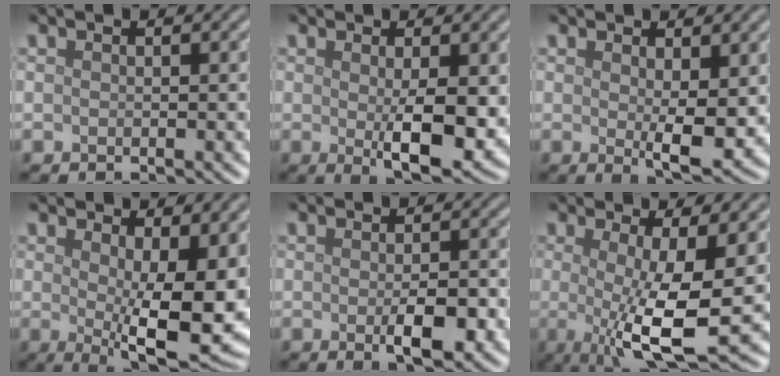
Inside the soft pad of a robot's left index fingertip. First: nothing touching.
{"total": 5.2, "force": [-0.3, 1.5, 5.0], "torque": [-0.080, -0.014, 0.002]}
{"total": 3.6, "force": [0.6, 1.1, 3.4], "torque": [-0.054, -0.012, 0.013]}
{"total": 10.5, "force": [0.6, 3.6, 9.9], "torque": [-0.135, -0.023, 0.016]}
{"total": 3.2, "force": [-0.9, 1.0, 2.9], "torque": [-0.045, -0.005, -0.011]}
{"total": 8.6, "force": [-0.8, 2.3, 8.3], "torque": [-0.135, -0.013, -0.013]}